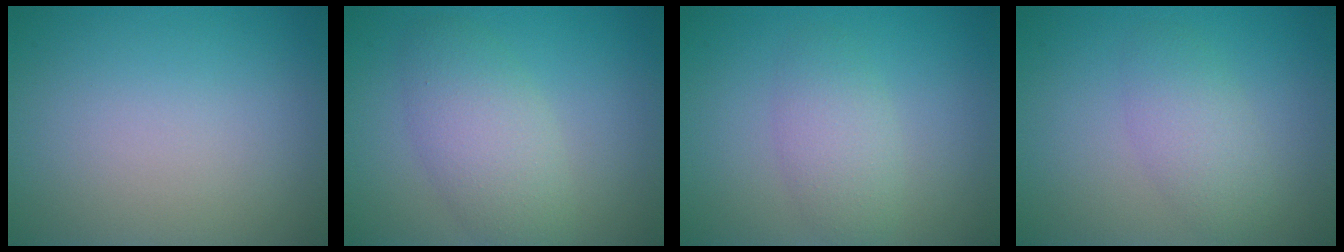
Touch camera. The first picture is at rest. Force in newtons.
{"total": 4.4, "press": 4.4, "slide": 0.2}
{"total": 2.7, "press": 2.7, "slide": 0.1}
{"total": 2.7, "press": 2.7, "slide": 0.1}